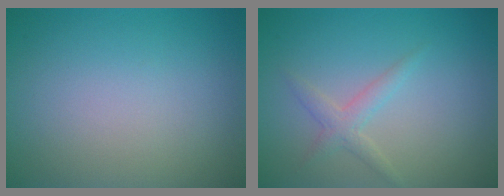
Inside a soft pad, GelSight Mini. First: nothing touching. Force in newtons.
{"total": 1.7, "press": 1.7, "slide": 0.1}